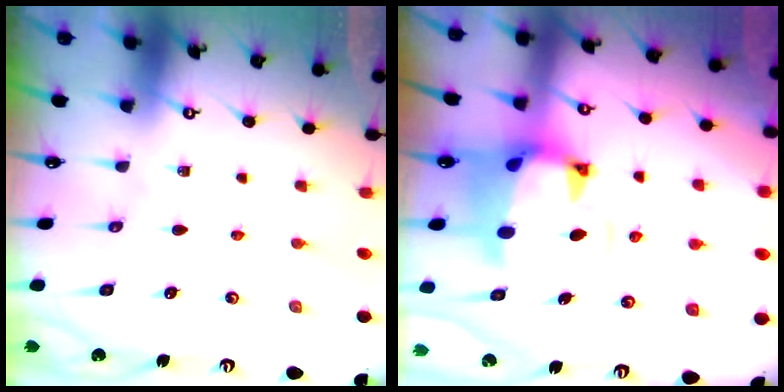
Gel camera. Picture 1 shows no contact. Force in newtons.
{"total": 1.6, "press": 1.2, "slide": 1.1}